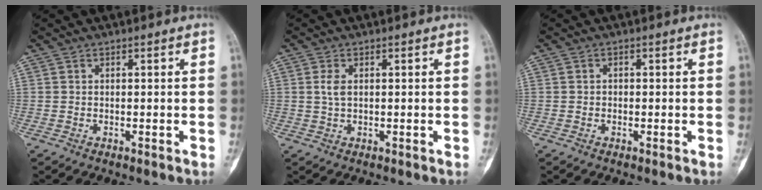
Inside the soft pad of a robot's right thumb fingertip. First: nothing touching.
{"total": 2.5, "force": [0.5, 1.4, 2.0], "torque": [-0.046, 0.002, 0.011]}
{"total": 0.6, "force": [-0.2, 0.6, 0.1], "torque": [0.006, 0.001, -0.005]}